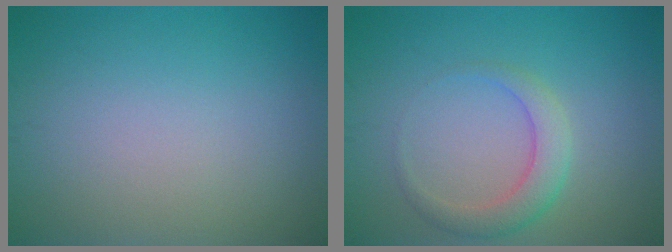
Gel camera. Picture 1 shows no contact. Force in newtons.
{"total": 2.9, "press": 2.9, "slide": 0.1}